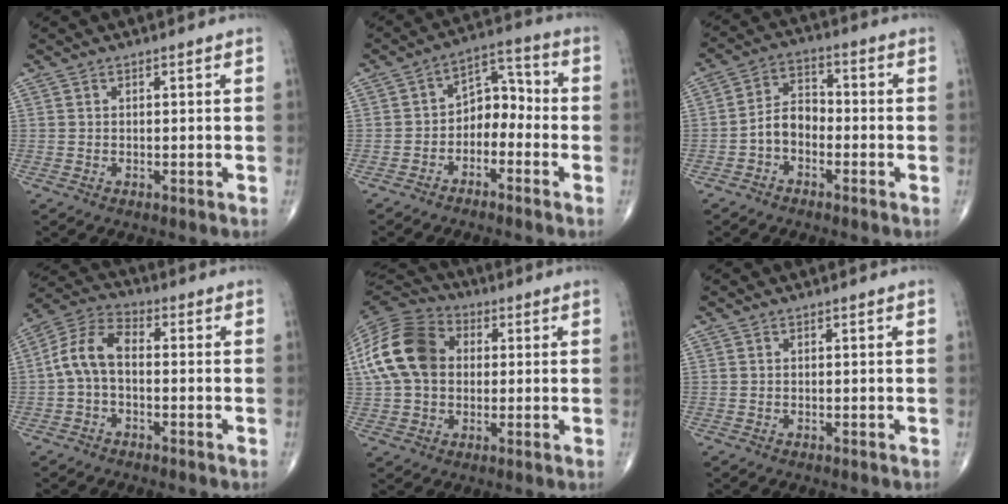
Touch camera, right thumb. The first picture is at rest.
{"total": 8.2, "force": [-3.1, 5.6, 5.1], "torque": [-0.049, 0.058, -0.062]}
{"total": 6.0, "force": [-2.2, 4.1, 3.8], "torque": [-0.055, 0.031, -0.053]}
{"total": 8.2, "force": [-0.8, 4.6, 6.7], "torque": [-0.132, 0.030, -0.029]}
{"total": 17.2, "force": [2.1, 12.7, 11.5], "torque": [-0.226, 0.024, 0.031]}
{"total": 0.0}